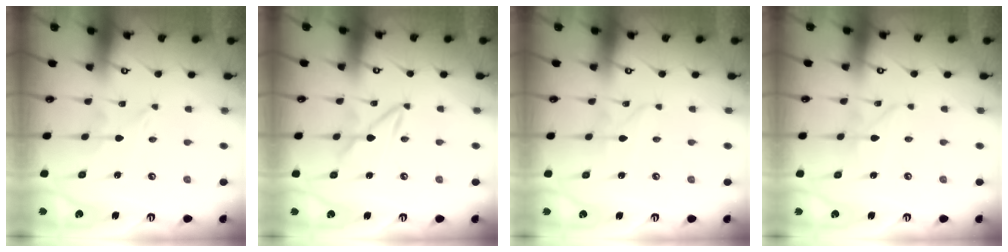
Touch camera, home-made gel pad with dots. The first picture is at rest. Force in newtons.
{"total": 2.9, "press": 2.9, "slide": 0.3}
{"total": 1.6, "press": 1.5, "slide": 0.2}
{"total": 3.4, "press": 3.4, "slide": 0.2}